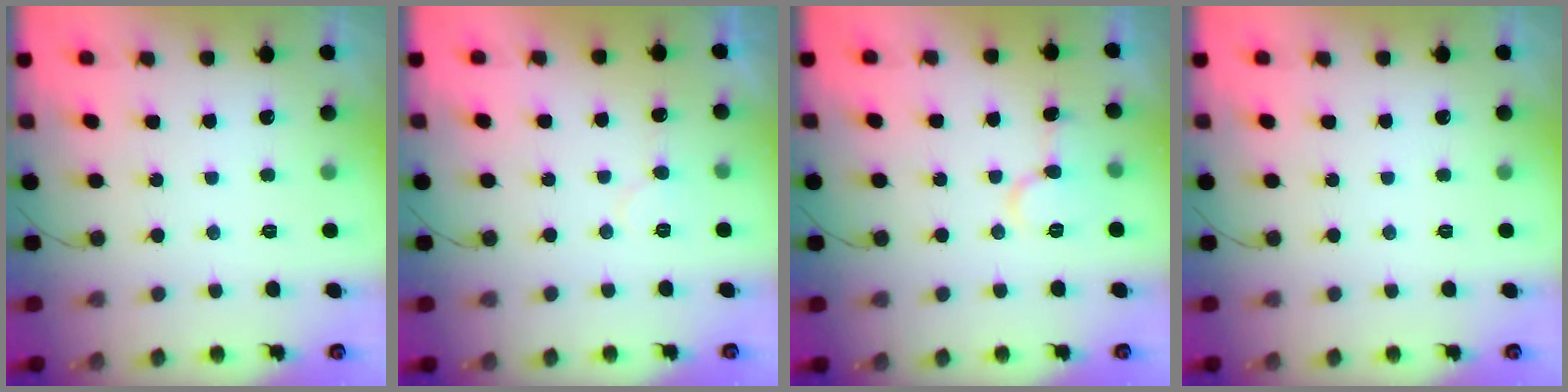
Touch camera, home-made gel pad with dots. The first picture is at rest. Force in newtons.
{"total": 5.5, "press": 5.5, "slide": 0.2}
{"total": 8.3, "press": 8.3, "slide": 0.5}
{"total": 0.0}